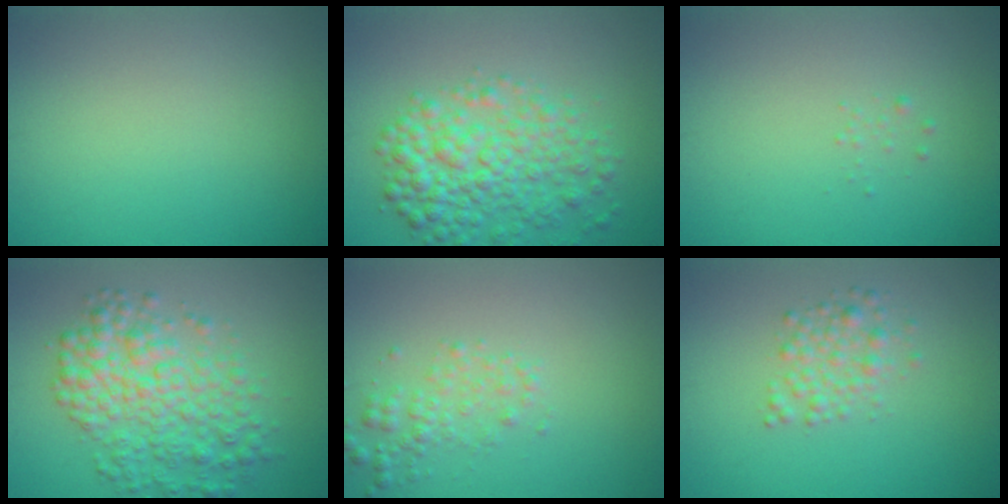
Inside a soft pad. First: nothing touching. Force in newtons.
{"total": 5.8, "press": 5.8, "slide": 0.2}
{"total": 0.7, "press": 0.7, "slide": 0.1}
{"total": 6.1, "press": 6.1, "slide": 0.1}
{"total": 2.1, "press": 2.1, "slide": 0.1}
{"total": 2.3, "press": 2.3, "slide": 0.0}